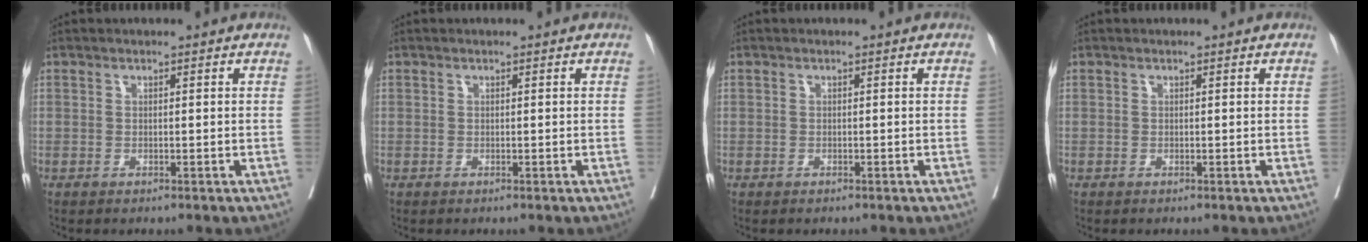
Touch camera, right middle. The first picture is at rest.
{"total": 0.0}
{"total": 0.0}
{"total": 0.0}